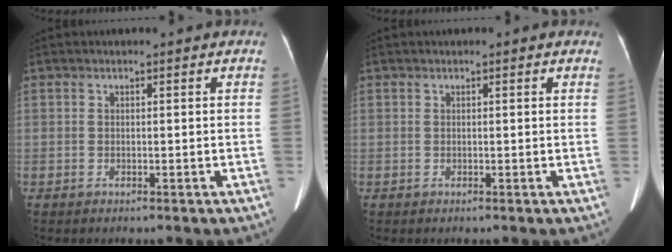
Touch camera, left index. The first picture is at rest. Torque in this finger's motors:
{"motor_torque": [0.91, -1.23, 0.34, 0.05]}